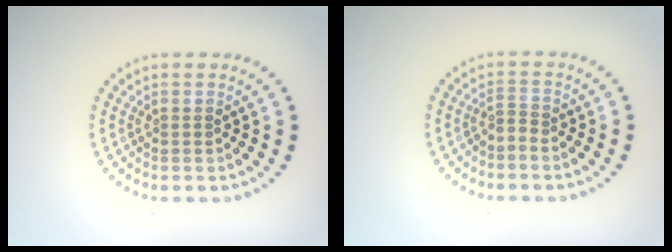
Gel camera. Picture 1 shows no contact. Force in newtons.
{"total": 0.9, "press": 0.3, "slide": 0.9}